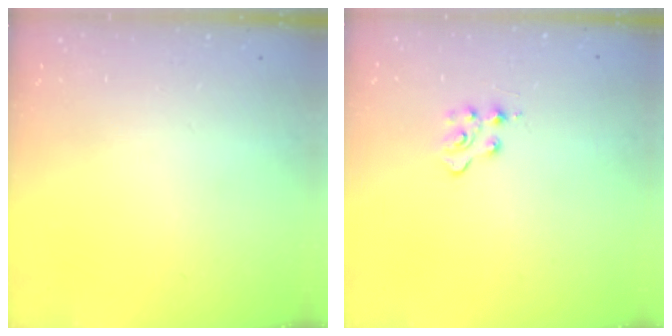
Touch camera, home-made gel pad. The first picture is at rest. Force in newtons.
{"total": 3.2, "press": 3.2, "slide": 0.5}